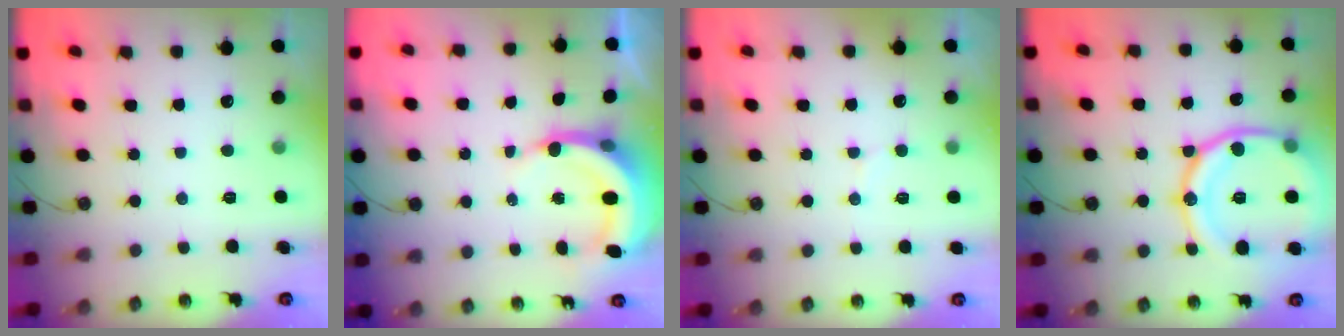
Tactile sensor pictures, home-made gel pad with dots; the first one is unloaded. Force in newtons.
{"total": 7.3, "press": 7.1, "slide": 1.9}
{"total": 5.4, "press": 5.2, "slide": 1.2}
{"total": 21.5, "press": 21.4, "slide": 2.4}